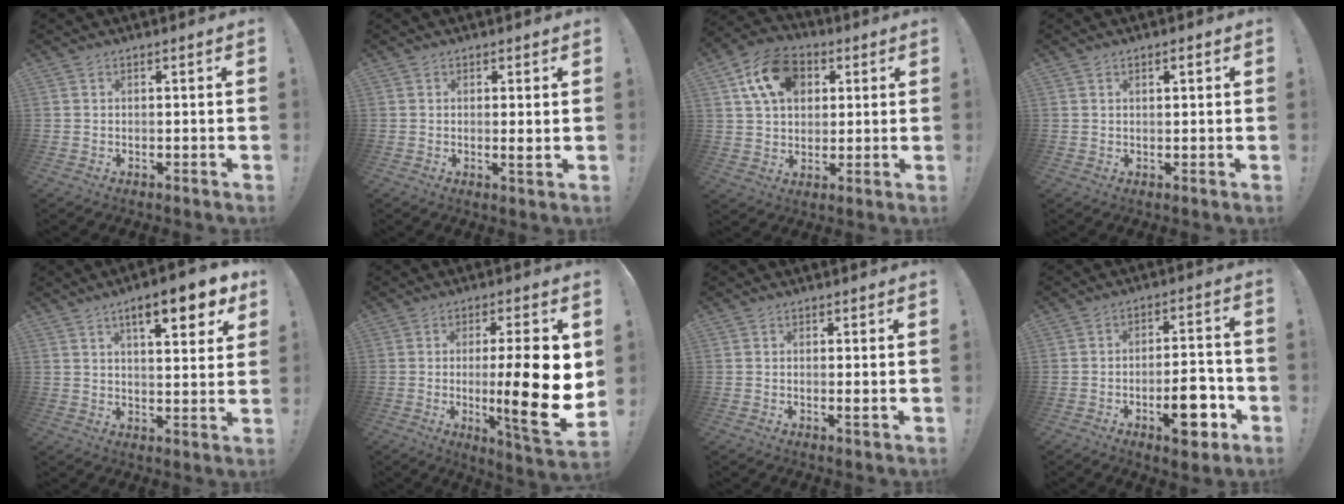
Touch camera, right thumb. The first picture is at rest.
{"total": 2.0, "force": [0.3, -0.2, 1.9], "torque": [-0.026, -0.008, 0.003]}
{"total": 15.5, "force": [5.7, 11.3, 8.9], "torque": [-0.135, -0.007, 0.111]}
{"total": 1.1, "force": [0.7, 0.4, 0.8], "torque": [-0.011, -0.002, 0.011]}
{"total": 11.8, "force": [6.3, 2.8, 9.6], "torque": [-0.134, -0.025, 0.095]}
{"total": 18.1, "force": [-0.8, 2.4, 17.9], "torque": [-0.268, -0.009, -0.011]}
{"total": 1.4, "force": [0.3, -0.2, 1.4], "torque": [-0.017, -0.006, 0.002]}
{"total": 12.4, "force": [-5.4, 5.1, 9.9], "torque": [-0.131, 0.026, -0.083]}